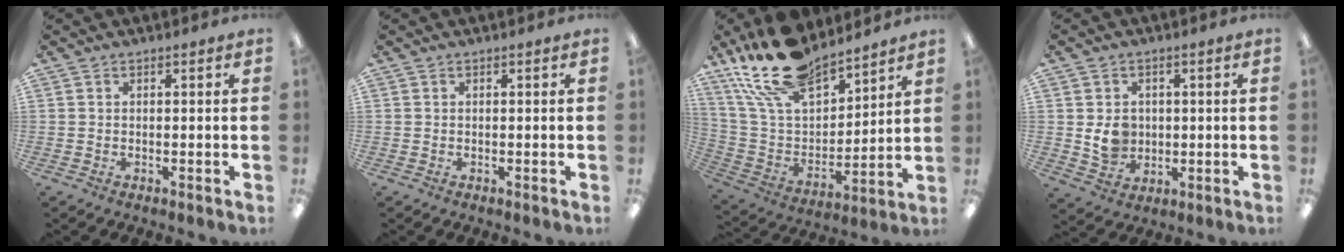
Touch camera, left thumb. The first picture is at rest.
{"total": 0.0}
{"total": 21.4, "force": [16.6, 9.3, 9.7], "torque": [-0.202, -0.087, 0.305]}
{"total": 6.8, "force": [0.6, 5.9, 3.4], "torque": [-0.061, 0.001, 0.012]}